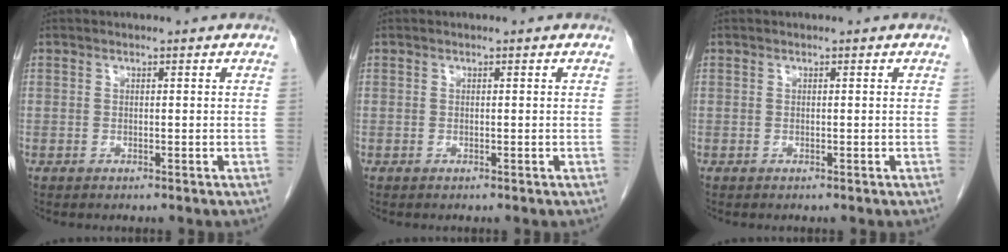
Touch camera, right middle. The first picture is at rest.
{"total": 0.0}
{"total": 0.0}